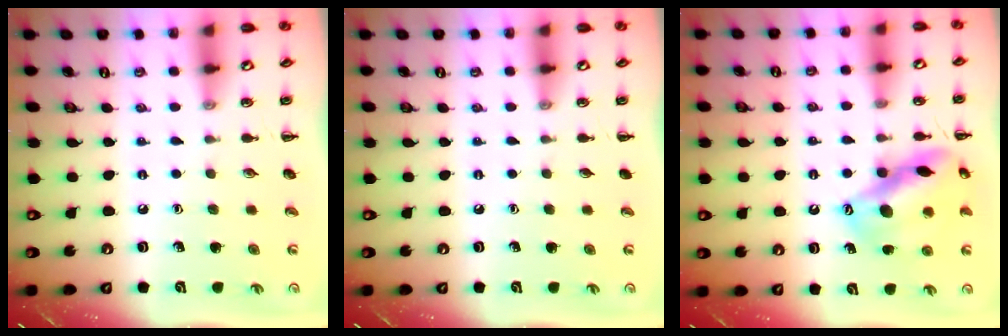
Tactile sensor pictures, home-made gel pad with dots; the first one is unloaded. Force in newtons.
{"total": 0.0}
{"total": 16.5, "press": 16.3, "slide": 2.3}